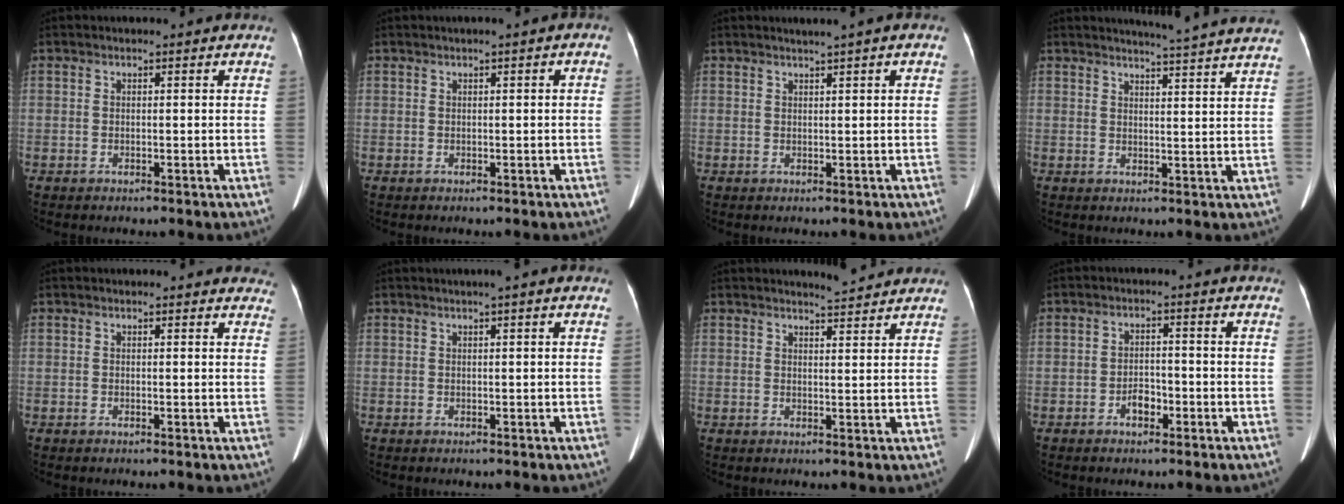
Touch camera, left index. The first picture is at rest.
{"total": 0.8, "force": [0.1, 0.2, 0.8], "torque": [-0.012, 0.007, 0.004]}
{"total": 1.9, "force": [1.1, -0.2, 1.5], "torque": [-0.028, 0.006, 0.021]}
{"total": 11.9, "force": [11.2, -1.5, 3.6], "torque": [-0.055, -0.035, 0.122]}
{"total": 4.6, "force": [4.3, 1.7, 0.6], "torque": [0.011, -0.001, 0.025]}
{"total": 1.3, "force": [0.7, -0.3, 1.1], "torque": [-0.022, 0.004, 0.015]}
{"total": 3.3, "force": [3.3, -0.2, 0.4], "torque": [-0.014, -0.004, 0.047]}
{"total": 2.6, "force": [-1.5, 1.4, 1.5], "torque": [-0.026, 0.006, -0.024]}